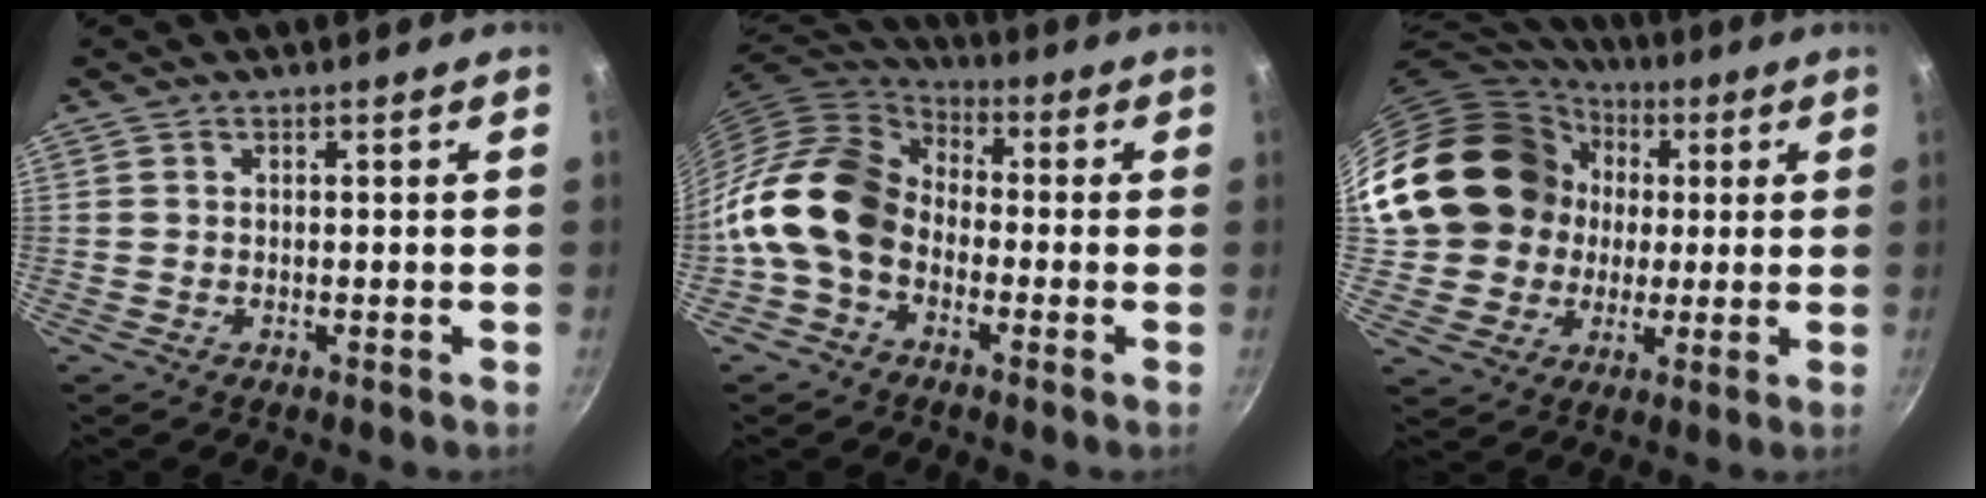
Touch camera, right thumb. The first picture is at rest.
{"total": 15.0, "force": [-3.2, 10.9, 9.7], "torque": [-0.152, 0.046, -0.086]}
{"total": 21.3, "force": [2.7, 18.6, 9.9], "torque": [-0.177, 0.035, 0.061]}